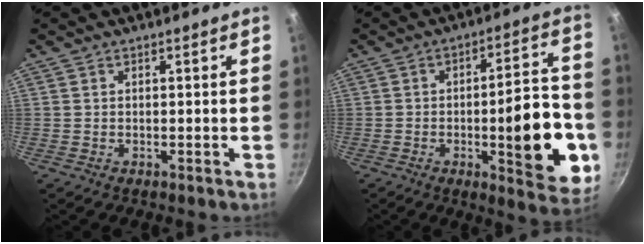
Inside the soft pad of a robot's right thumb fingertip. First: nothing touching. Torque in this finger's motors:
{"motor_torque": [0.02, 0.91, 1.08, -0.04, 0.12]}